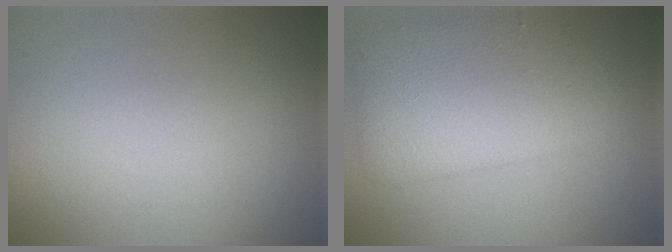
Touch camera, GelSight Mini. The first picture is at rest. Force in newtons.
{"total": 6.6, "press": 6.6, "slide": 0.2}